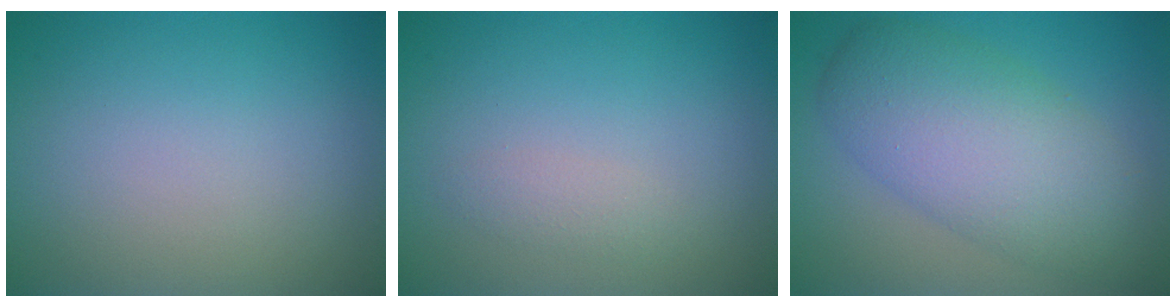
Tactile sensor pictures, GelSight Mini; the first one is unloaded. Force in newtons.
{"total": 1.1, "press": 1.1, "slide": 0.0}
{"total": 7.9, "press": 7.9, "slide": 0.1}